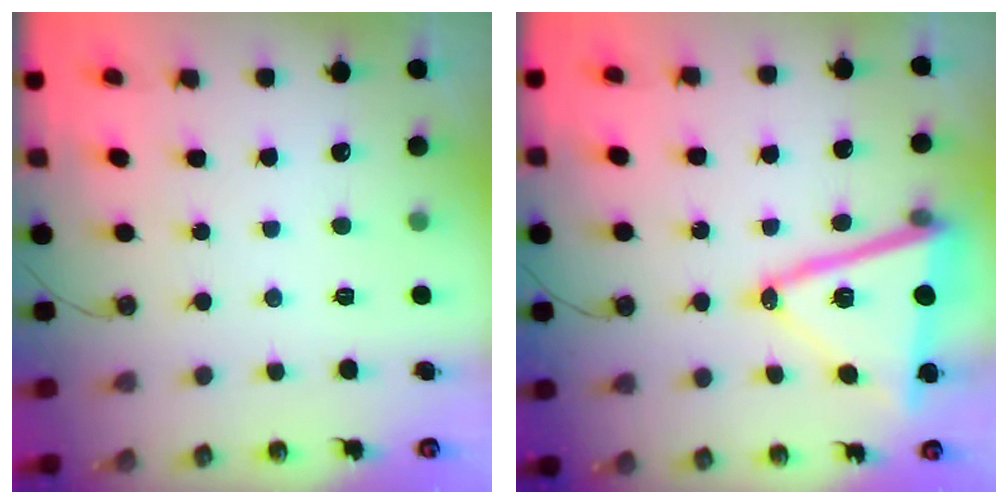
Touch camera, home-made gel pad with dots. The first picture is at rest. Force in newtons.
{"total": 18.1, "press": 18.0, "slide": 2.5}